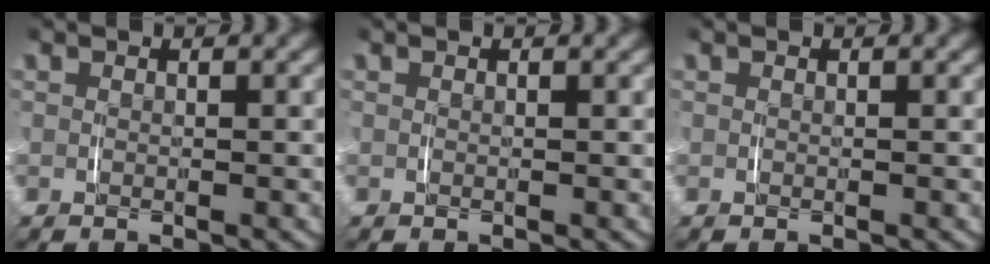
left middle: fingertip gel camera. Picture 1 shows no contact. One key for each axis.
{"total": 0.0}
{"total": 0.0}